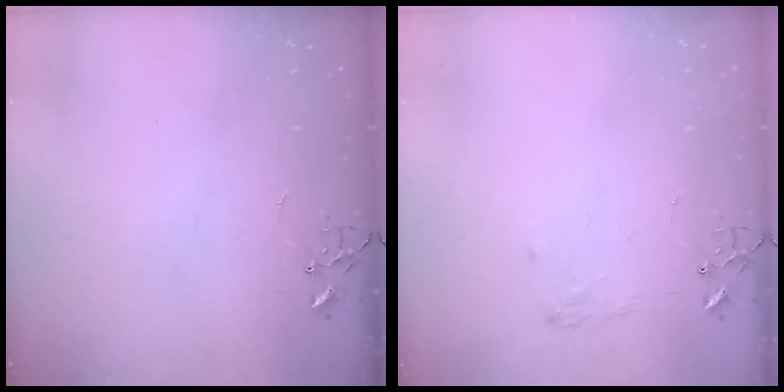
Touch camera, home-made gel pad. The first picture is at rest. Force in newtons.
{"total": 7.0, "press": 7.0, "slide": 0.8}